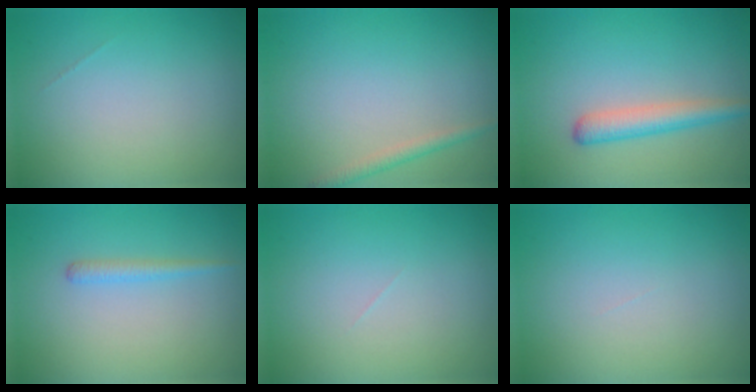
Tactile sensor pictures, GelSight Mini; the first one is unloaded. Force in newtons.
{"total": 1.4, "press": 1.4, "slide": 0.0}
{"total": 2.9, "press": 2.9, "slide": 0.1}
{"total": 1.3, "press": 1.3, "slide": 0.0}
{"total": 0.0}
{"total": 0.0}